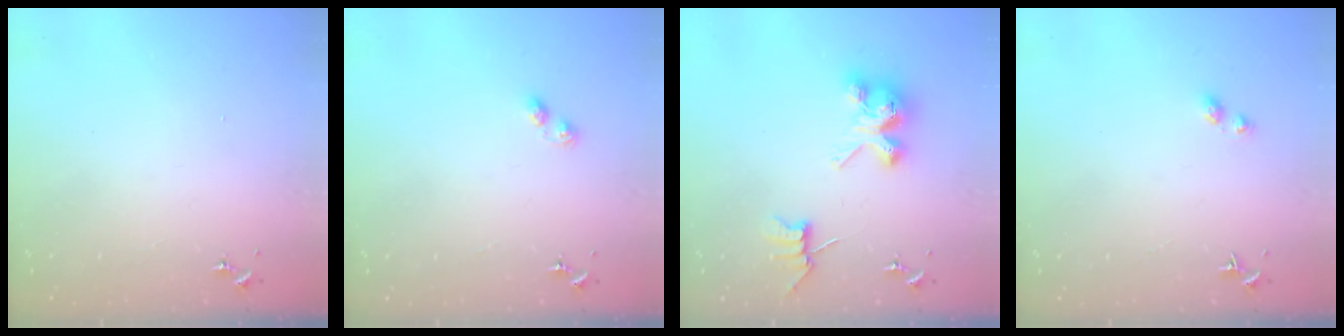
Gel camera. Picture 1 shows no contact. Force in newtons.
{"total": 3.6, "press": 3.6, "slide": 0.4}
{"total": 9.9, "press": 9.8, "slide": 0.9}
{"total": 3.3, "press": 3.2, "slide": 0.6}